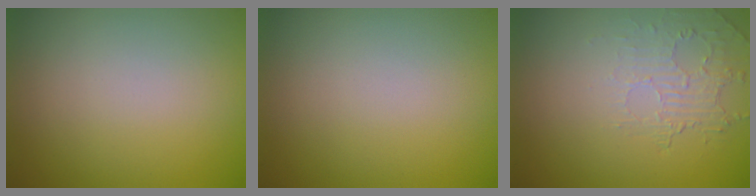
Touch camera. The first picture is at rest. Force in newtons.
{"total": 0.0}
{"total": 2.0, "press": 0.8, "slide": 1.8}